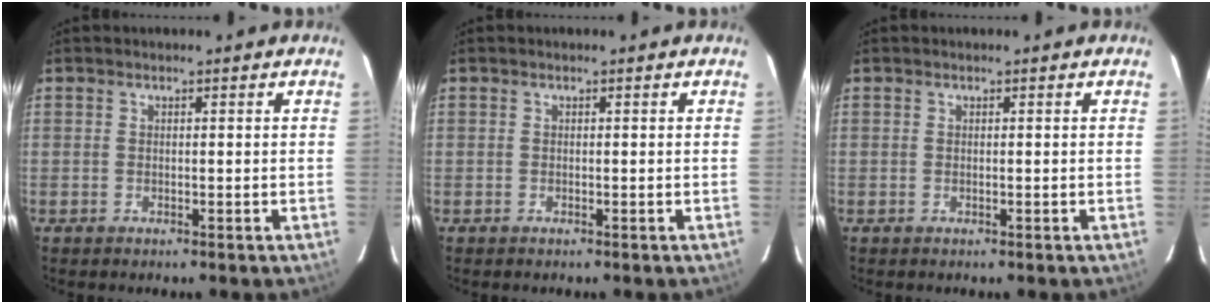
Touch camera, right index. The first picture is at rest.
{"total": 0.0}
{"total": 0.0}